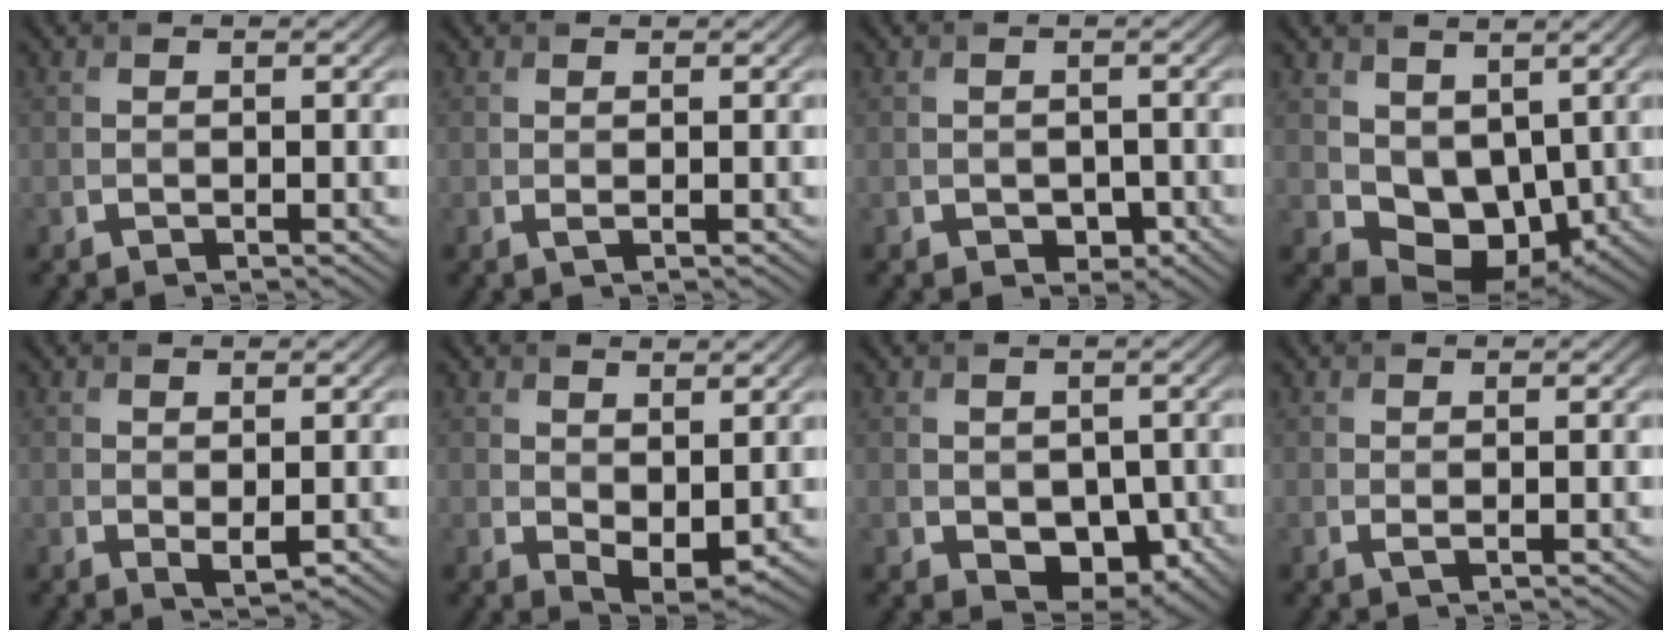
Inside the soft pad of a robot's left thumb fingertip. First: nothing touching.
{"total": 0.6, "force": [0.2, 0.1, 0.5], "torque": [-0.012, 0.000, 0.002]}
{"total": 1.7, "force": [-0.7, 1.3, 0.8], "torque": [-0.016, -0.009, -0.010]}
{"total": 7.5, "force": [1.8, 5.4, 4.8], "torque": [-0.102, -0.020, 0.034]}
{"total": 1.2, "force": [0.4, 0.4, 1.1], "torque": [-0.022, -0.006, 0.011]}
{"total": 3.9, "force": [1.2, 2.2, 3.0], "torque": [-0.056, -0.012, 0.026]}
{"total": 4.7, "force": [-0.6, 3.4, 3.2], "torque": [-0.062, -0.024, 0.000]}
{"total": 0.6, "force": [0.2, 0.1, 0.6], "torque": [-0.014, 0.000, 0.003]}